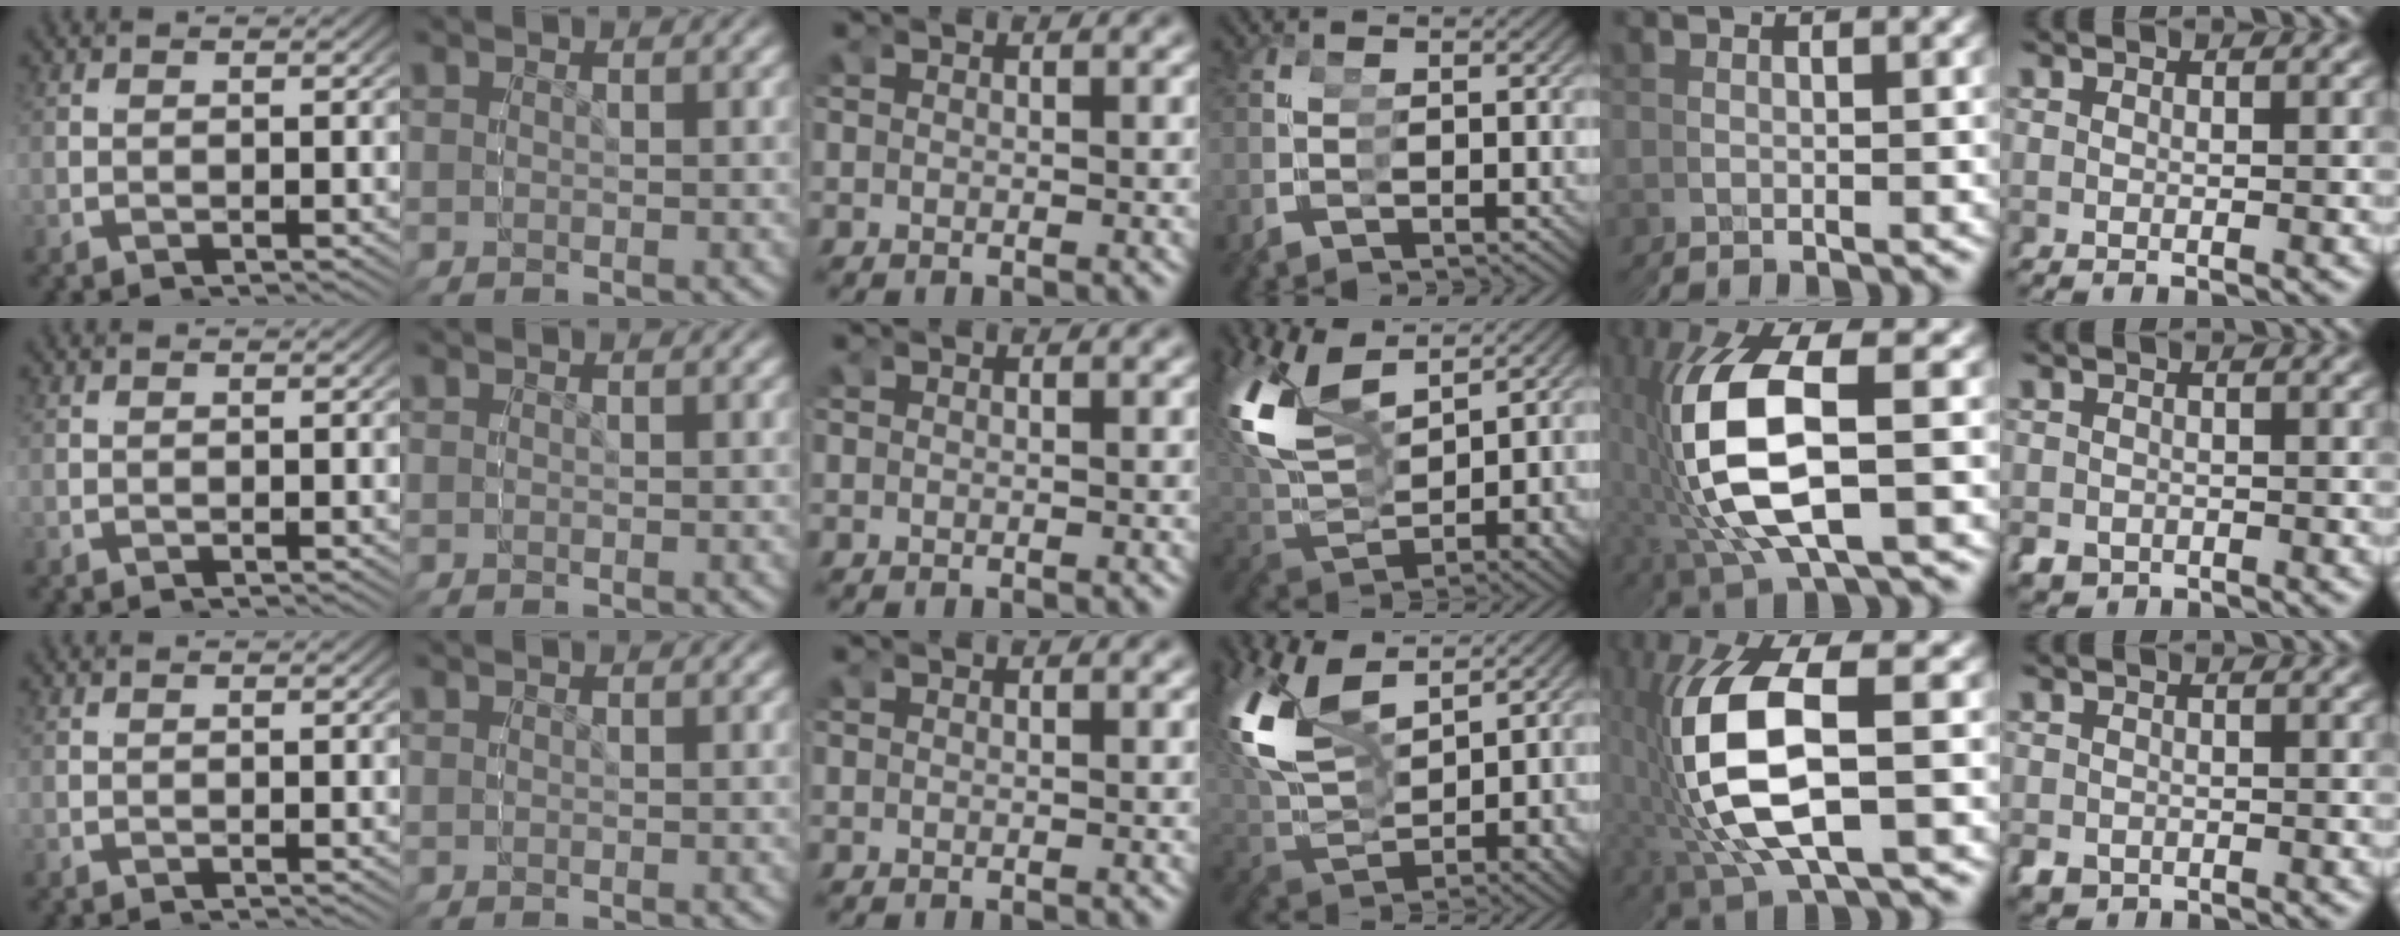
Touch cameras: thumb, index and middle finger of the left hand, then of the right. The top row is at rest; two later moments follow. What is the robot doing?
{"motion": "grasp_and_lifting", "object": "glue stick"}